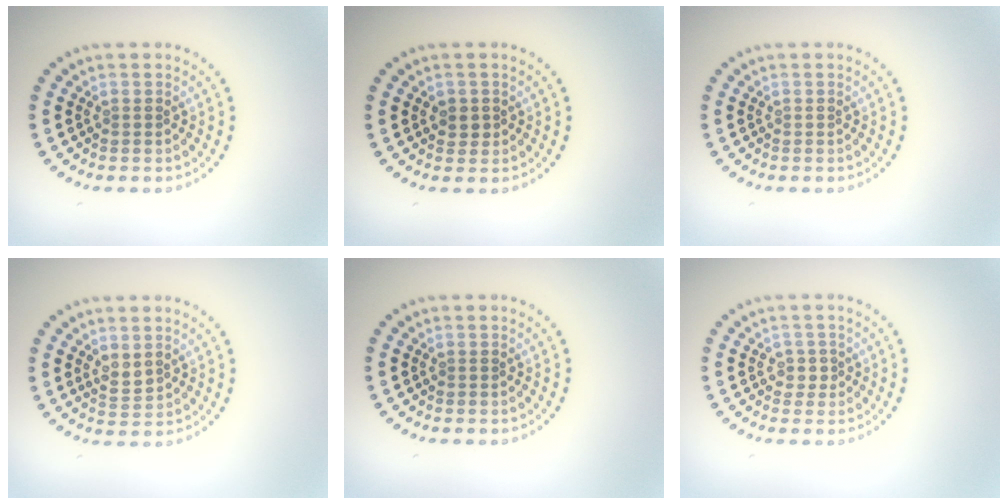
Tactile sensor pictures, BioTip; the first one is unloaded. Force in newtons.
{"total": 1.4, "press": 1.3, "slide": 0.5}
{"total": 0.0}
{"total": 1.4, "press": 1.2, "slide": 0.6}
{"total": 0.0}
{"total": 1.3, "press": 1.0, "slide": 0.8}